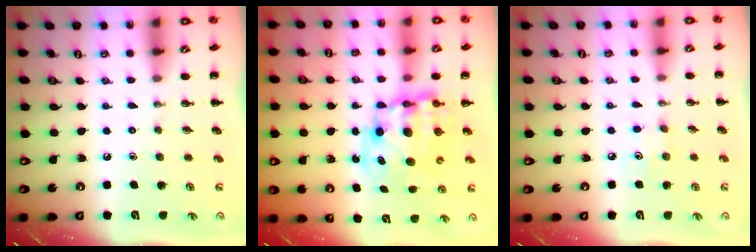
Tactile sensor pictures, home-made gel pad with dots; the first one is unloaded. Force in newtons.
{"total": 10.1, "press": 9.7, "slide": 2.8}
{"total": 3.9, "press": 3.8, "slide": 1.0}